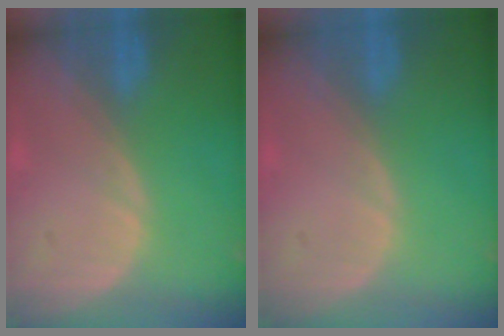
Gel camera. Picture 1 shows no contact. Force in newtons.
{"total": 0.0}